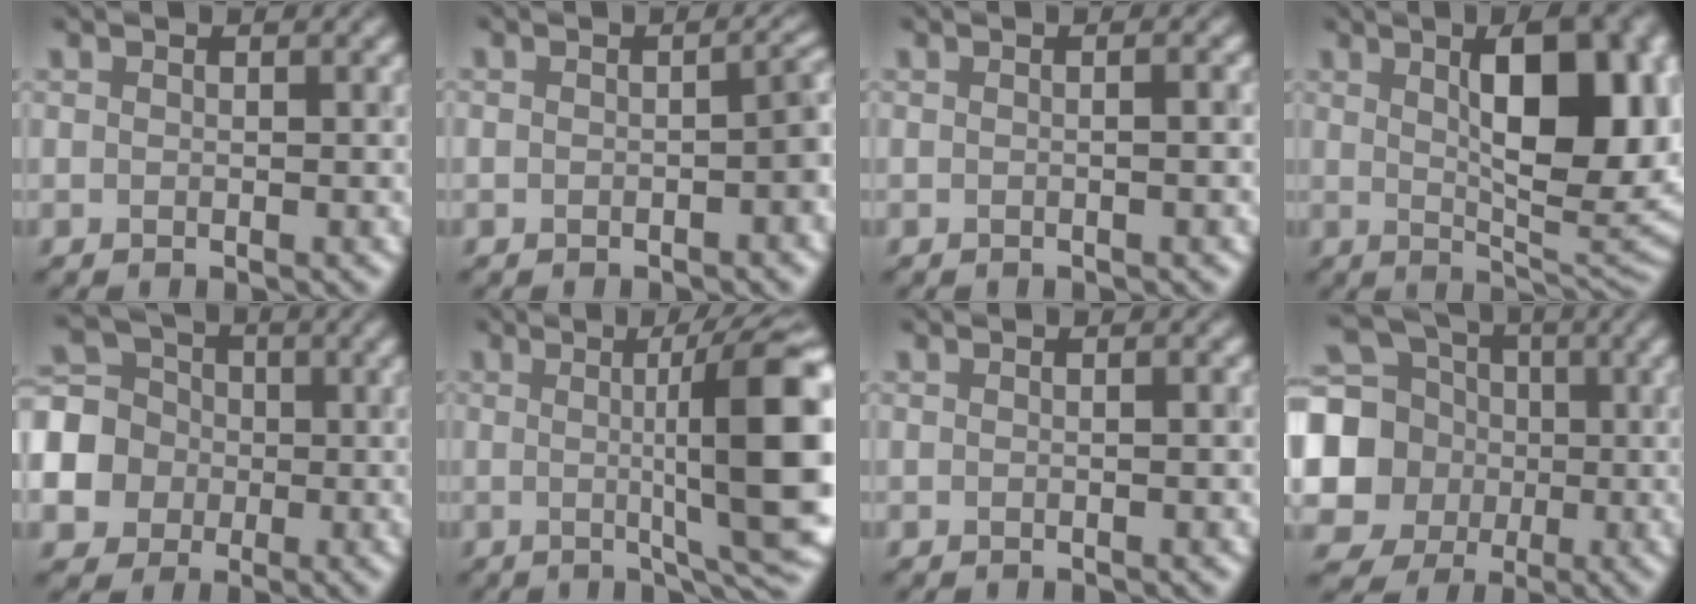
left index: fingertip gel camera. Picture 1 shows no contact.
{"total": 2.3, "force": [-0.8, 1.1, 1.9], "torque": [-0.023, 0.007, -0.011]}
{"total": 2.0, "force": [0.2, 0.9, 1.7], "torque": [-0.006, 0.000, -0.012]}
{"total": 13.1, "force": [2.8, 5.0, 11.8], "torque": [-0.143, 0.006, 0.043]}
{"total": 9.1, "force": [-1.5, 8.4, 3.1], "torque": [-0.099, 0.002, -0.055]}
{"total": 13.6, "force": [0.9, 2.9, 13.3], "torque": [-0.157, 0.000, 0.017]}
{"total": 0.9, "force": [0.0, 0.3, 0.9], "torque": [-0.010, -0.001, -0.006]}
{"total": 12.7, "force": [0.2, 11.7, 5.0], "torque": [-0.163, 0.004, -0.020]}